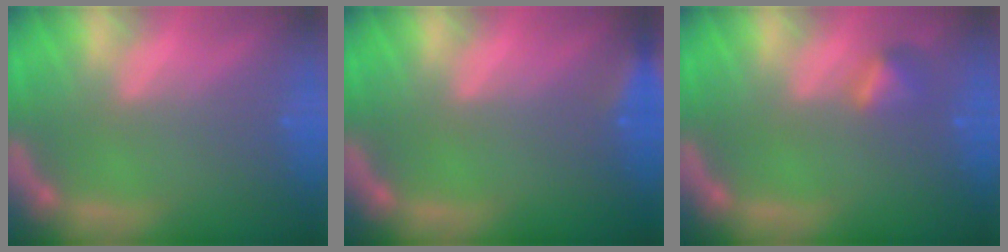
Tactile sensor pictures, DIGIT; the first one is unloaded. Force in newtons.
{"total": 2.9}
{"total": 1.9}